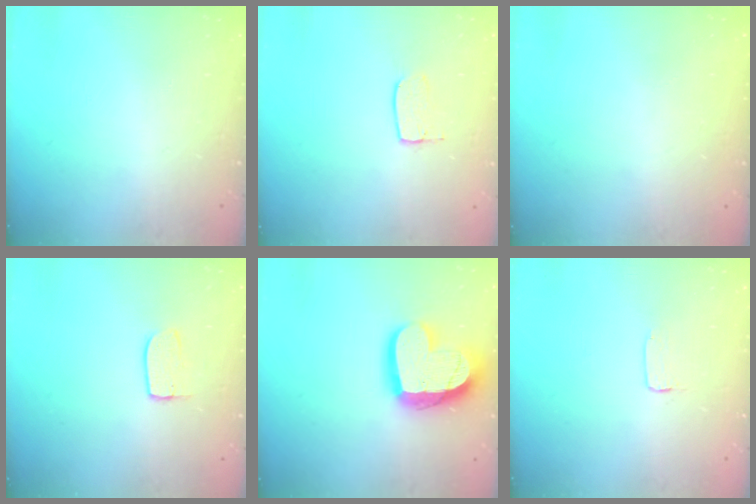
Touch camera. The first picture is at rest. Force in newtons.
{"total": 5.5, "press": 5.5, "slide": 0.4}
{"total": 0.0}
{"total": 5.4, "press": 5.4, "slide": 0.3}
{"total": 19.1, "press": 19.0, "slide": 2.0}
{"total": 1.0, "press": 1.0, "slide": 0.1}